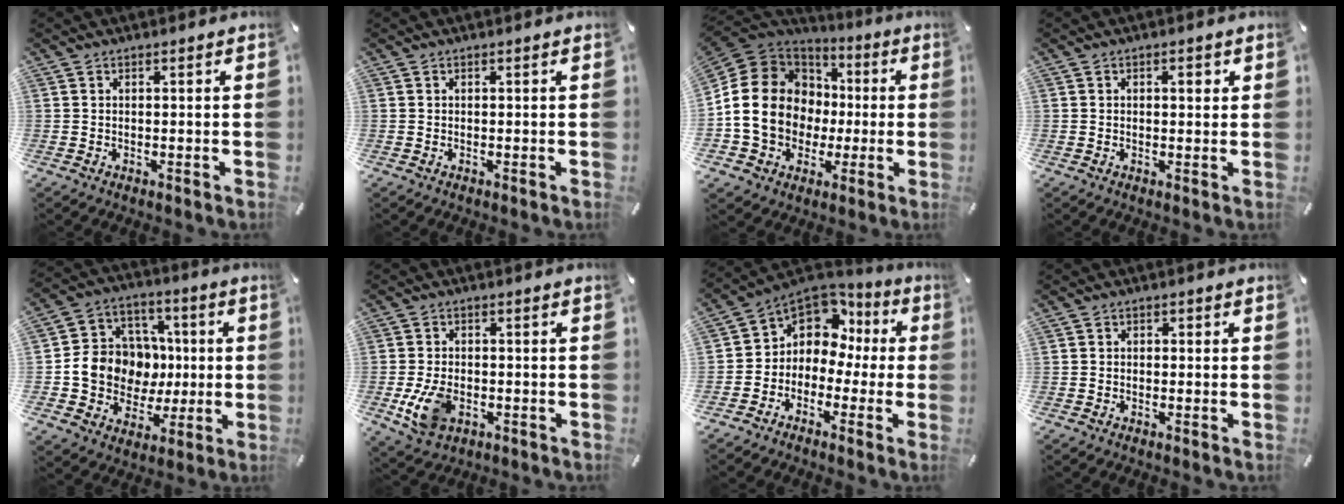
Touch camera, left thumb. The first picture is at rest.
{"total": 0.0}
{"total": 18.1, "force": [-1.7, 15.8, 8.7], "torque": [-0.191, 0.002, -0.024]}
{"total": 2.0, "force": [0.5, 1.2, 1.6], "torque": [-0.017, 0.003, 0.002]}
{"total": 14.1, "force": [-0.8, 13.2, 4.9], "torque": [-0.070, 0.010, 0.000]}
{"total": 8.4, "force": [-2.3, 5.6, 5.8], "torque": [-0.127, 0.000, -0.042]}
{"total": 7.8, "force": [2.8, 6.8, 2.5], "torque": [-0.066, -0.033, 0.055]}
{"total": 1.5, "force": [-0.8, 1.1, 0.4], "torque": [-0.007, 0.007, -0.018]}